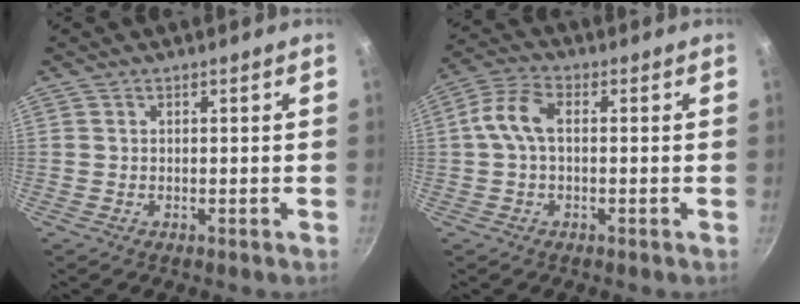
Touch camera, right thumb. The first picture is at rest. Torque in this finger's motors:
{"motor_torque": [1.36, 1.80, 1.11, -0.36, 0.45]}